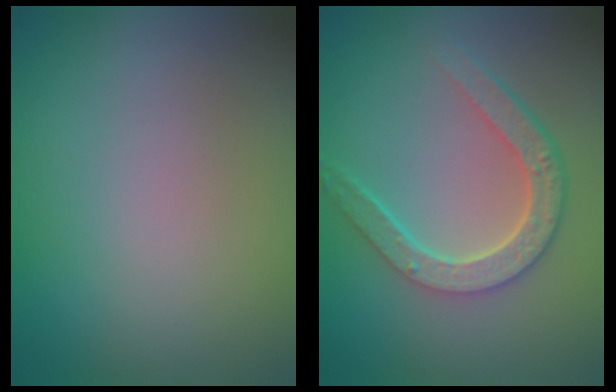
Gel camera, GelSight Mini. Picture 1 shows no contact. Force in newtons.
{"total": 4.6, "press": 3.5, "slide": 2.9}